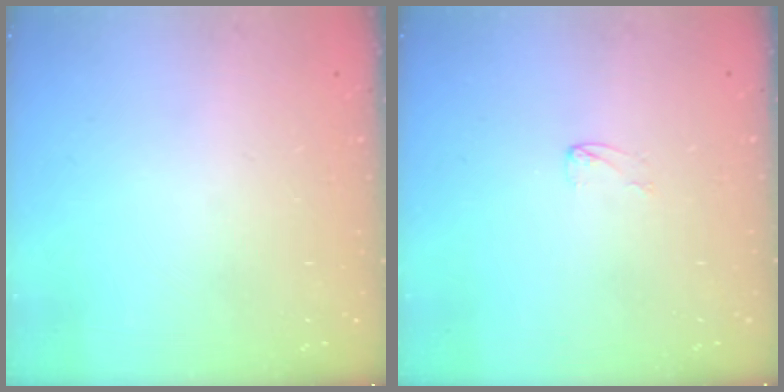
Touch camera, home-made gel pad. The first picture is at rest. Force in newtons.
{"total": 3.0, "press": 3.0, "slide": 0.3}